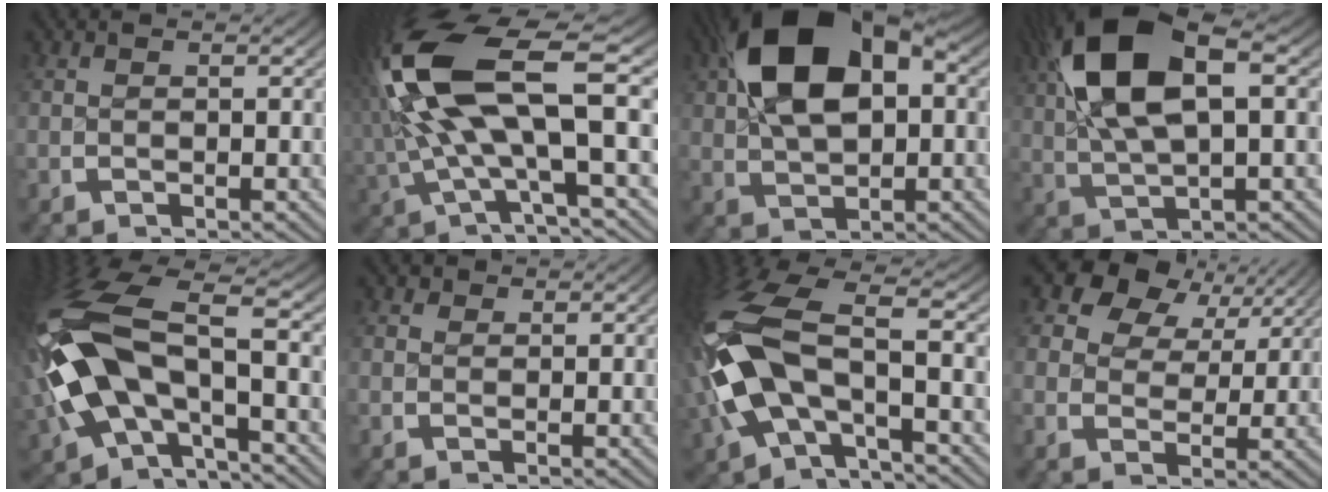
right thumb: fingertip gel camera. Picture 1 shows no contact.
{"total": 12.6, "force": [1.0, 5.9, 11.1], "torque": [-0.233, -0.004, 0.025]}
{"total": 12.4, "force": [2.9, 7.3, 9.6], "torque": [-0.204, -0.010, 0.064]}
{"total": 10.8, "force": [2.7, 5.4, 9.0], "torque": [-0.191, -0.004, 0.057]}
{"total": 13.0, "force": [-1.0, 7.9, 10.3], "torque": [-0.280, -0.039, 0.013]}
{"total": 1.3, "force": [0.9, 0.9, 0.4], "torque": [-0.006, -0.005, 0.015]}
{"total": 11.4, "force": [-1.1, 6.8, 9.1], "torque": [-0.255, -0.035, 0.009]}
{"total": 7.1, "force": [3.6, 4.3, 4.3], "torque": [-0.081, -0.006, 0.066]}